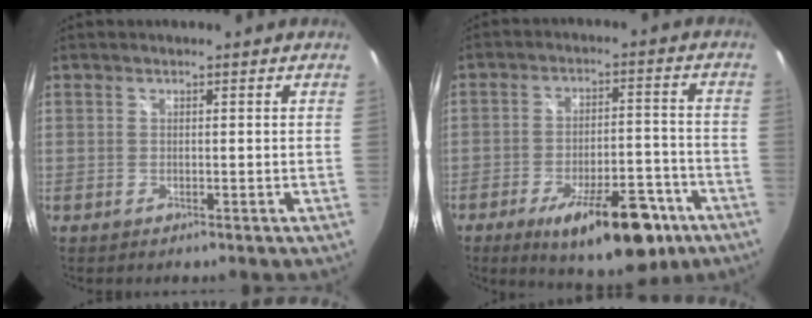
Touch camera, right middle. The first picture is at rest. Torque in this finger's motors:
{"motor_torque": [1.12, -1.02, 0.37, 0.07]}